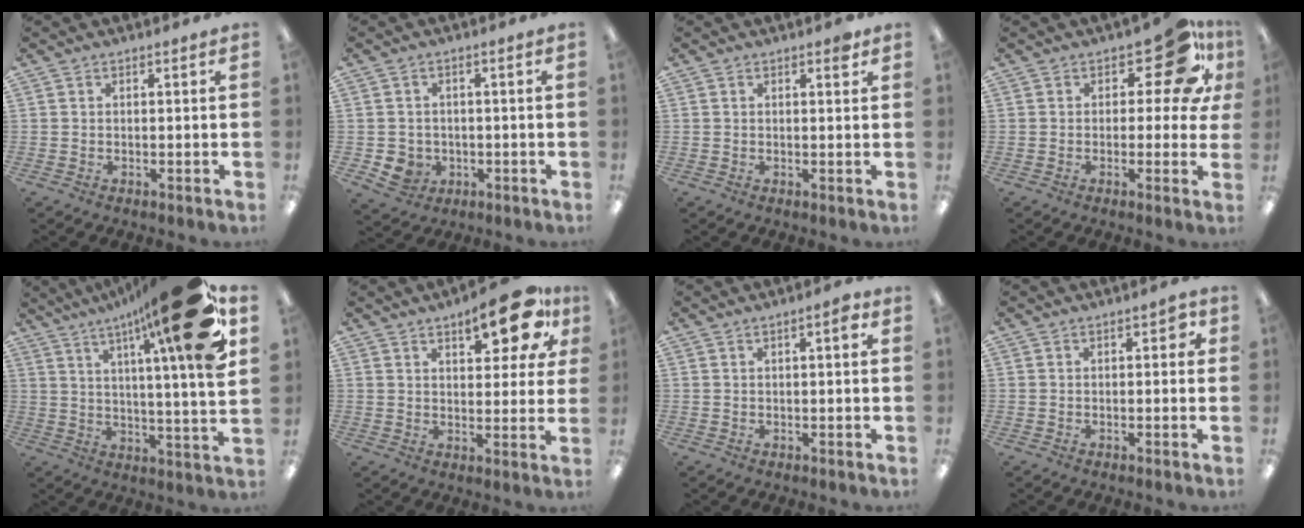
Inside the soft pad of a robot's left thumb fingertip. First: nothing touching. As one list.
[{"total": 4.4, "force": [-1.2, 4.1, 1.0], "torque": [-0.035, 0.008, -0.021]}, {"total": 1.5, "force": [1.0, 0.5, 1.0], "torque": [-0.008, -0.004, 0.014]}, {"total": 12.1, "force": [6.4, 5.6, 8.6], "torque": [-0.109, -0.034, 0.108]}, {"total": 24.8, "force": [13.7, 3.7, 20.4], "torque": [-0.295, -0.075, 0.203]}, {"total": 13.4, "force": [8.0, 5.1, 9.6], "torque": [-0.117, -0.037, 0.127]}, {"total": 2.5, "force": [1.1, 0.5, 2.2], "torque": [-0.030, 0.000, 0.014]}, {"total": 2.8, "force": [0.6, 1.4, 2.4], "torque": [-0.032, 0.002, 0.007]}]